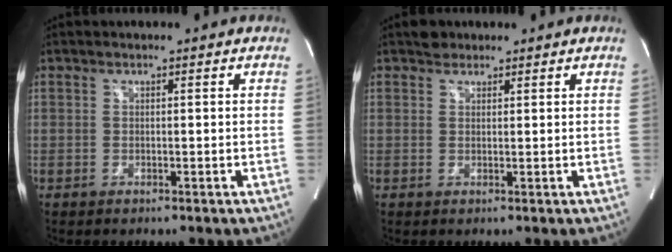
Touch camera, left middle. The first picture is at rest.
{"total": 1.8, "force": [1.4, 1.1, 0.2], "torque": [-0.002, 0.009, 0.020]}